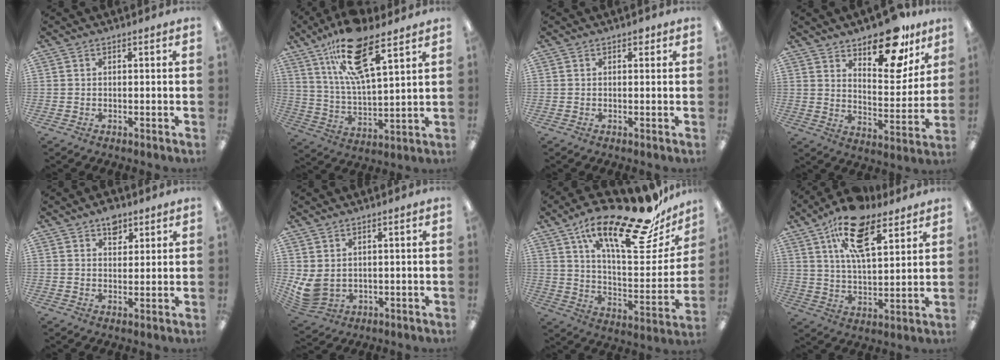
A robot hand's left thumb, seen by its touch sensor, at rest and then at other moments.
{"total": 17.7, "force": [11.0, 5.6, 12.6], "torque": [-0.227, -0.039, 0.185]}
{"total": 1.0, "force": [0.6, 0.5, 0.5], "torque": [-0.006, 0.001, 0.008]}
{"total": 16.7, "force": [13.0, 6.4, 8.4], "torque": [-0.113, -0.087, 0.221]}
{"total": 5.1, "force": [3.4, 3.2, 2.2], "torque": [-0.014, -0.015, 0.057]}
{"total": 5.7, "force": [1.6, 4.1, 3.6], "torque": [-0.095, -0.010, 0.033]}
{"total": 25.1, "force": [17.8, 7.3, 16.1], "torque": [-0.240, -0.116, 0.290]}
{"total": 16.6, "force": [10.0, 7.0, 11.2], "torque": [-0.186, -0.030, 0.171]}